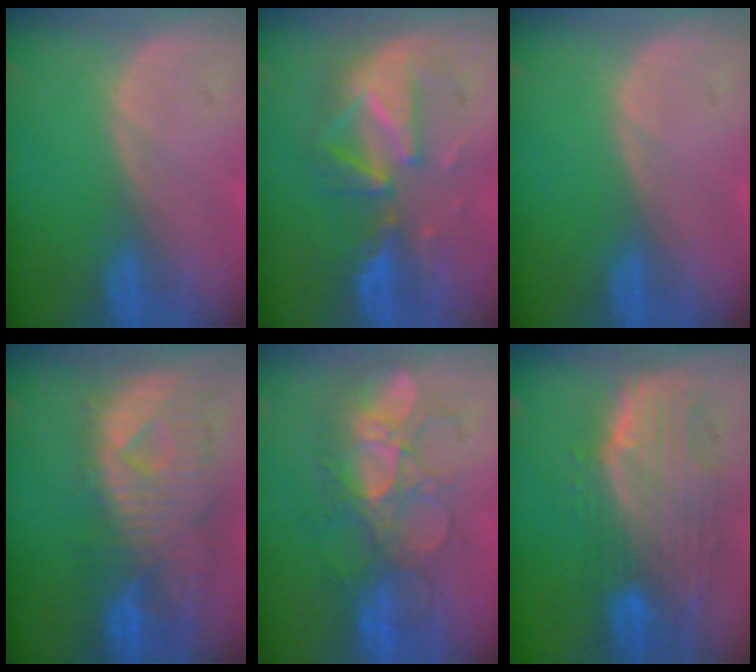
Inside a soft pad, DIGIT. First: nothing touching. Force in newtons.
{"total": 8.2, "press": 8.2, "slide": 0.3}
{"total": 0.0}
{"total": 11.5, "press": 9.9, "slide": 5.8}
{"total": 9.1, "press": 8.9, "slide": 1.9}
{"total": 10.5, "press": 9.1, "slide": 5.3}